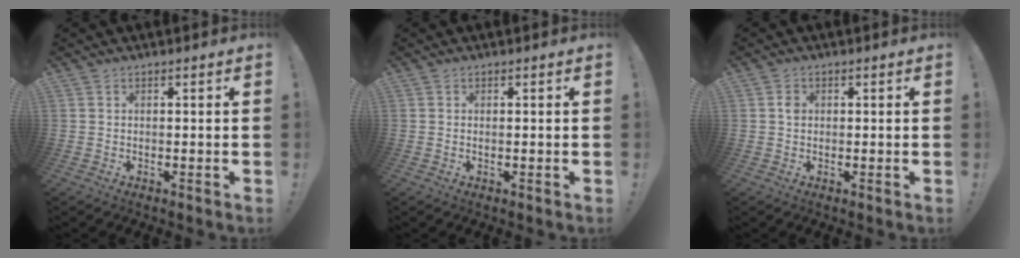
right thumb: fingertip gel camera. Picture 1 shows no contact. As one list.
[{"total": 0.5, "force": [0.0, 0.0, 0.5], "torque": [-0.008, -0.001, -0.001]}, {"total": 1.7, "force": [0.1, 1.4, 1.0], "torque": [-0.018, 0.006, 0.001]}]